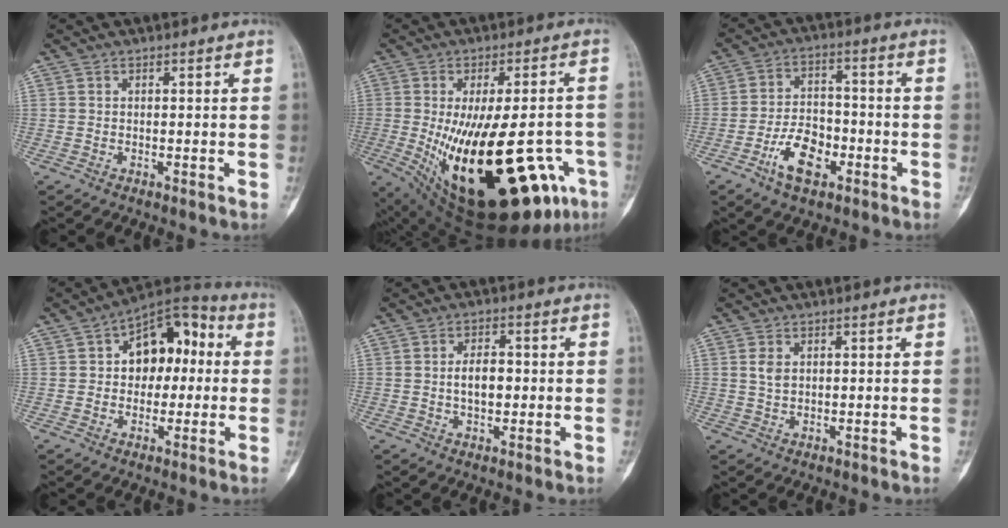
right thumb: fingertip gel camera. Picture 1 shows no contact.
{"total": 31.1, "force": [-9.6, 12.1, 27.0], "torque": [-0.368, -0.018, -0.113]}
{"total": 9.4, "force": [-4.4, 5.4, 6.3], "torque": [-0.093, 0.027, -0.079]}
{"total": 13.0, "force": [1.7, 8.6, 9.7], "torque": [-0.090, 0.035, 0.013]}
{"total": 5.0, "force": [-0.3, 2.8, 4.1], "torque": [-0.064, 0.007, -0.006]}
{"total": 2.4, "force": [0.5, 1.5, 1.8], "torque": [-0.034, 0.001, 0.010]}